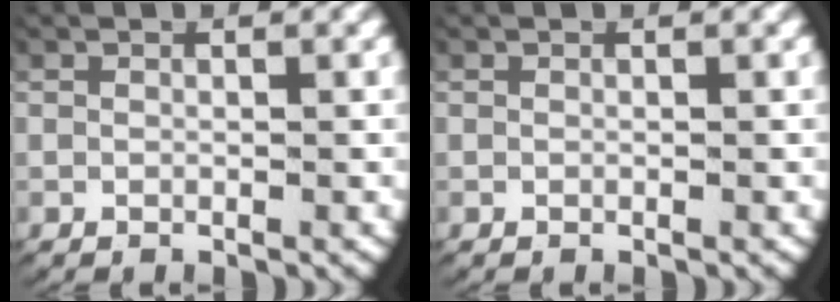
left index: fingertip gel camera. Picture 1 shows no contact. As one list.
[{"total": 0.0}]